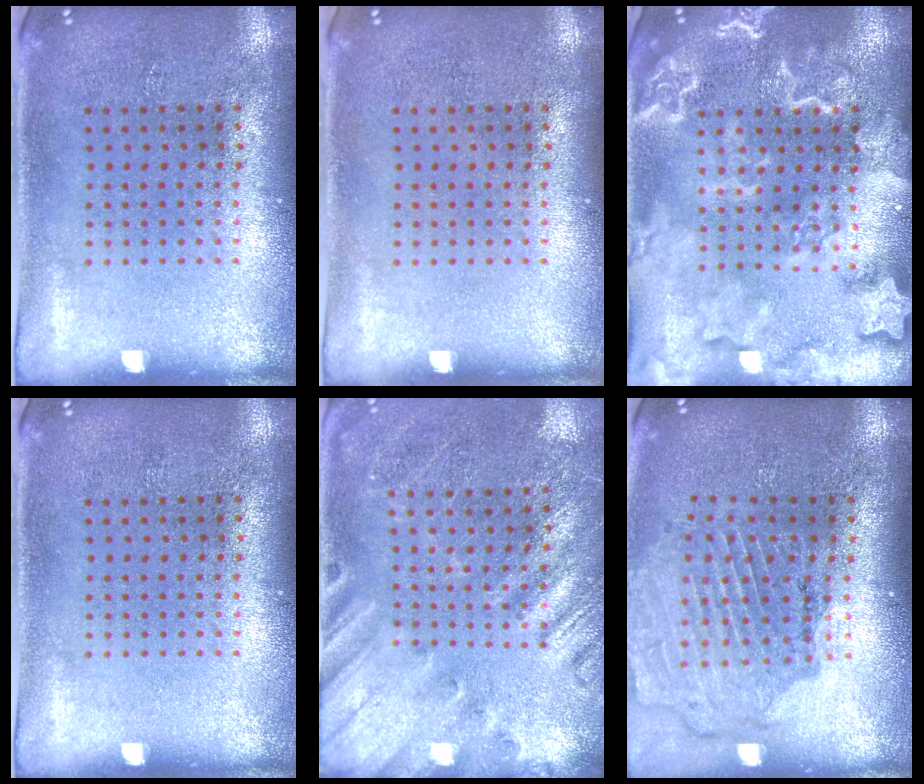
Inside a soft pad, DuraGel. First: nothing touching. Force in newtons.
{"total": 0.0}
{"total": 4.5, "press": 4.5, "slide": 0.6}
{"total": 0.0}
{"total": 2.2, "press": 2.1, "slide": 0.8}
{"total": 1.6, "press": 1.6, "slide": 0.0}